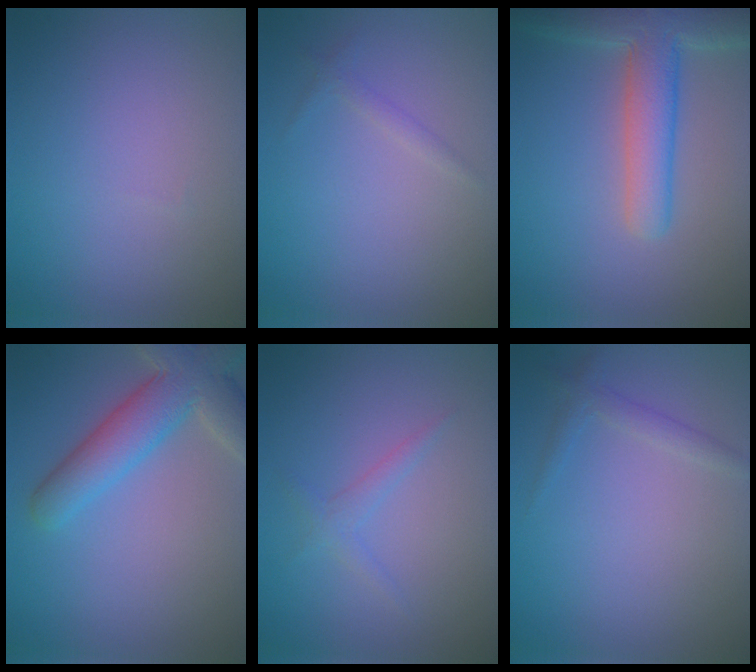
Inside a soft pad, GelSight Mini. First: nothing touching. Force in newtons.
{"total": 0.8, "press": 0.8, "slide": 0.0}
{"total": 6.1, "press": 6.1, "slide": 0.6}
{"total": 6.4, "press": 6.4, "slide": 0.4}
{"total": 1.3, "press": 1.2, "slide": 0.1}
{"total": 1.4, "press": 1.4, "slide": 0.0}